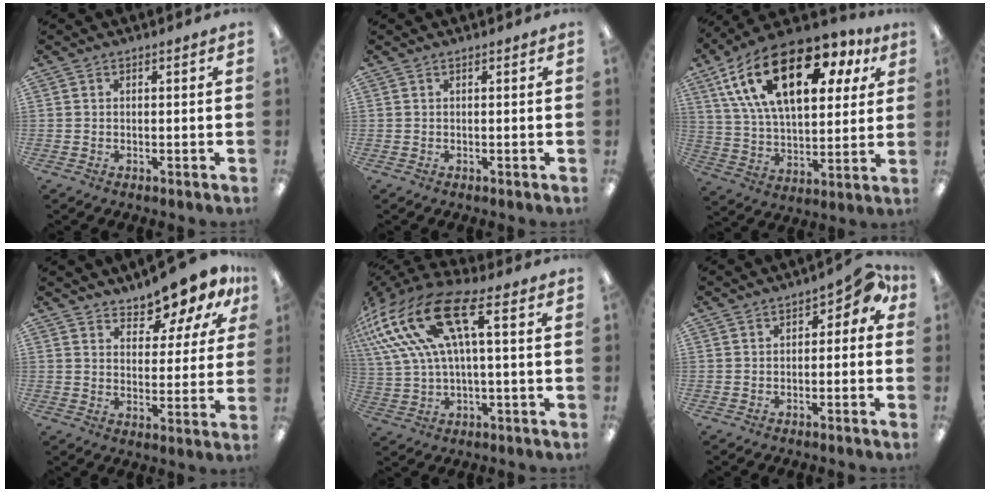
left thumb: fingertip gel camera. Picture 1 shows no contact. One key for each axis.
{"total": 0.0}
{"total": 24.4, "fx": 11.7, "fy": 12.1, "fz": 17.6, "tx": -0.319, "ty": -0.035, "tz": 0.199}
{"total": 9.8, "fx": 8.8, "fy": 3.0, "fz": 3.0, "tx": -0.046, "ty": -0.070, "tz": 0.160}
{"total": 19.8, "fx": 7.3, "fy": 8.4, "fz": 16.4, "tx": -0.346, "ty": -0.027, "tz": 0.128}
{"total": 4.9, "fx": 0.5, "fy": 3.1, "fz": 3.8, "tx": -0.047, "ty": 0.003, "tz": 0.005}